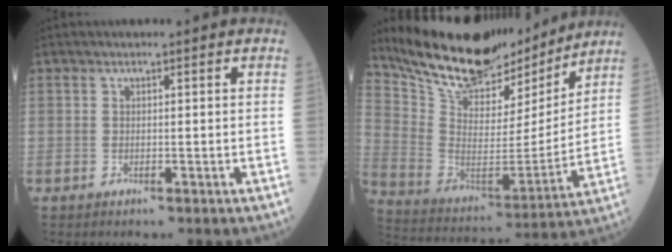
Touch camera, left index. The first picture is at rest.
{"total": 19.8, "force": [17.8, 5.8, 6.4], "torque": [-0.125, -0.020, 0.289]}